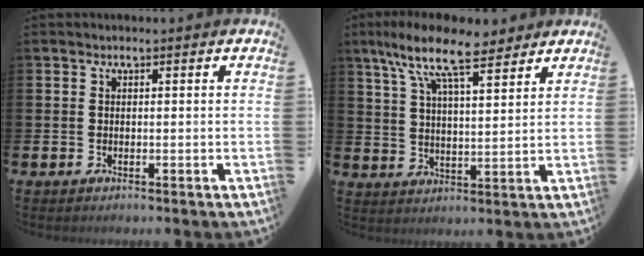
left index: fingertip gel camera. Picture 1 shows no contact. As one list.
[{"total": 10.9, "force": [8.9, 2.8, 5.7], "torque": [-0.124, -0.032, 0.158]}]